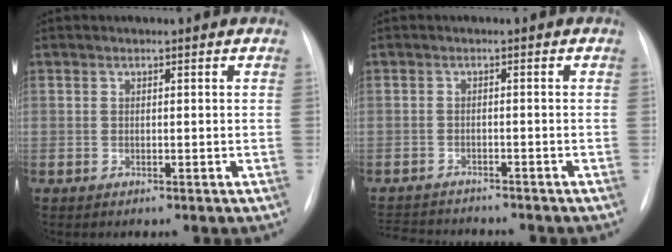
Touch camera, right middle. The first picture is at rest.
{"total": 8.7, "force": [-8.2, 1.6, 2.5], "torque": [-0.043, -0.001, -0.118]}